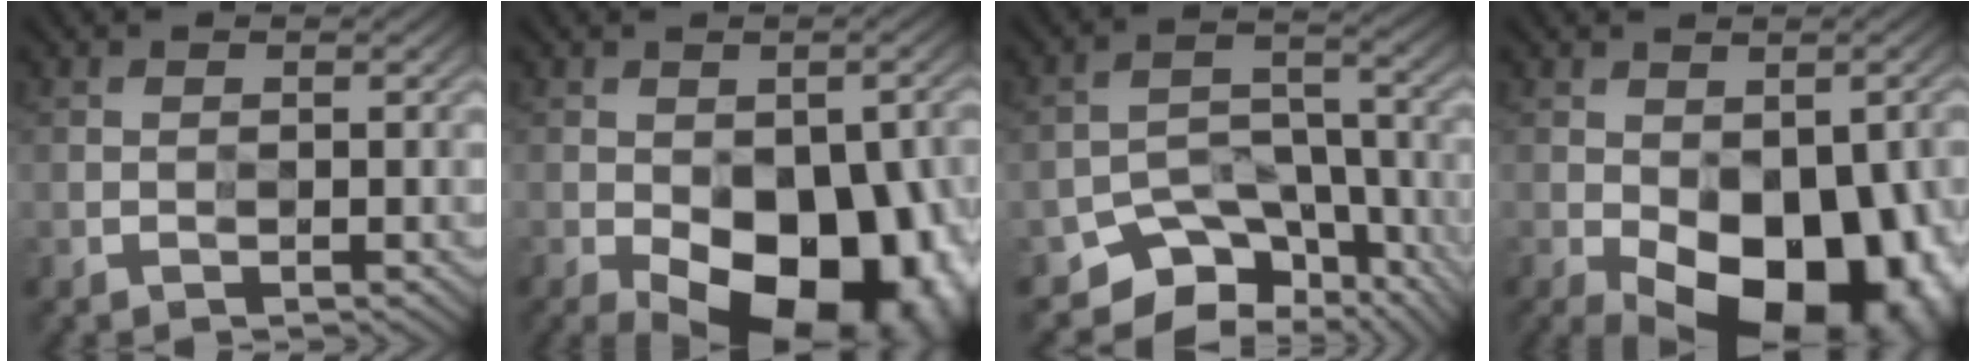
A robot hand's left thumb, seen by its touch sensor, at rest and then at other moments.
{"total": 18.8, "force": [-8.6, 10.7, 12.8], "torque": [-0.158, -0.039, -0.084]}
{"total": 7.6, "force": [-6.3, 4.1, 1.1], "torque": [0.006, -0.001, -0.106]}
{"total": 17.1, "force": [-7.0, 9.6, 12.2], "torque": [-0.157, -0.033, -0.064]}